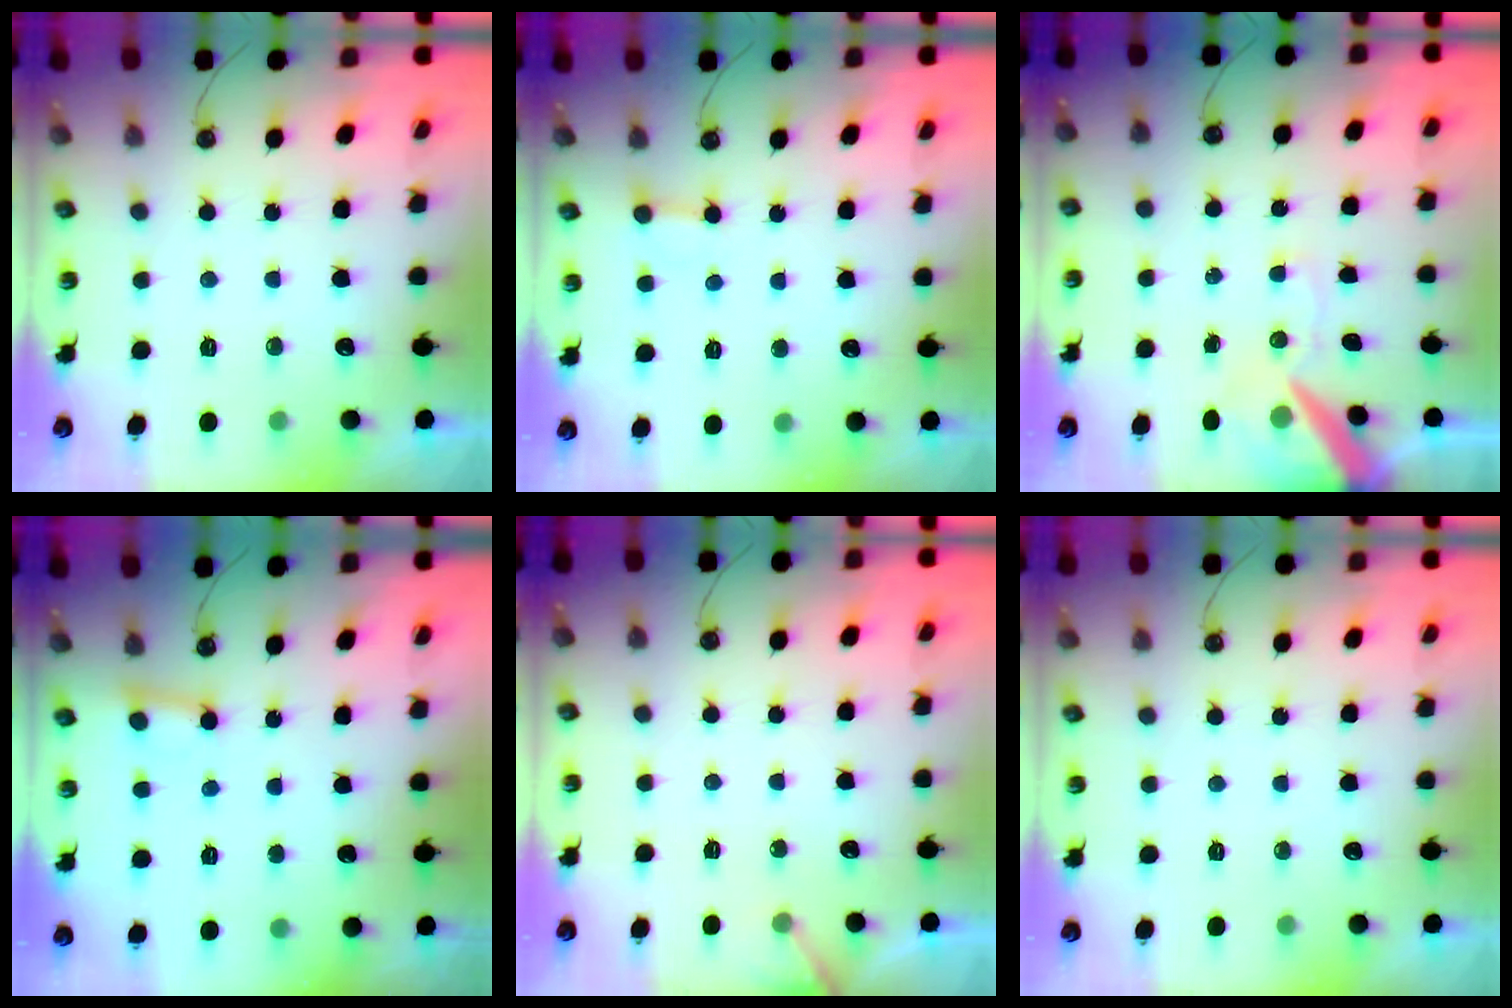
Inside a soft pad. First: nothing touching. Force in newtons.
{"total": 2.4, "press": 2.4, "slide": 0.2}
{"total": 12.1, "press": 11.9, "slide": 2.1}
{"total": 2.6, "press": 2.6, "slide": 0.2}
{"total": 2.3, "press": 2.3, "slide": 0.1}
{"total": 0.0}